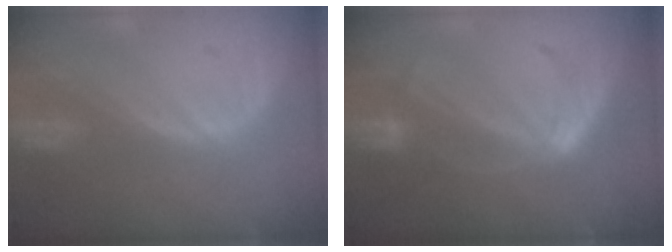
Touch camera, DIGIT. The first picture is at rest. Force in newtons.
{"total": 4.9, "press": 4.9, "slide": 0.3}